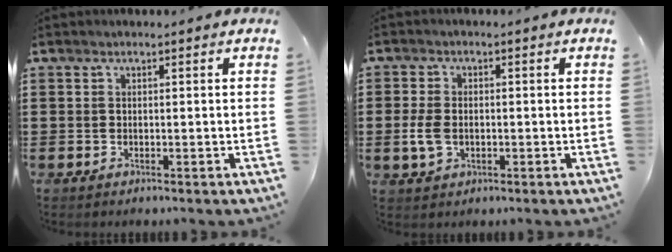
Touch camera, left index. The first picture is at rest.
{"total": 3.9, "force": [-0.6, 2.4, 3.0], "torque": [-0.077, -0.003, -0.016]}